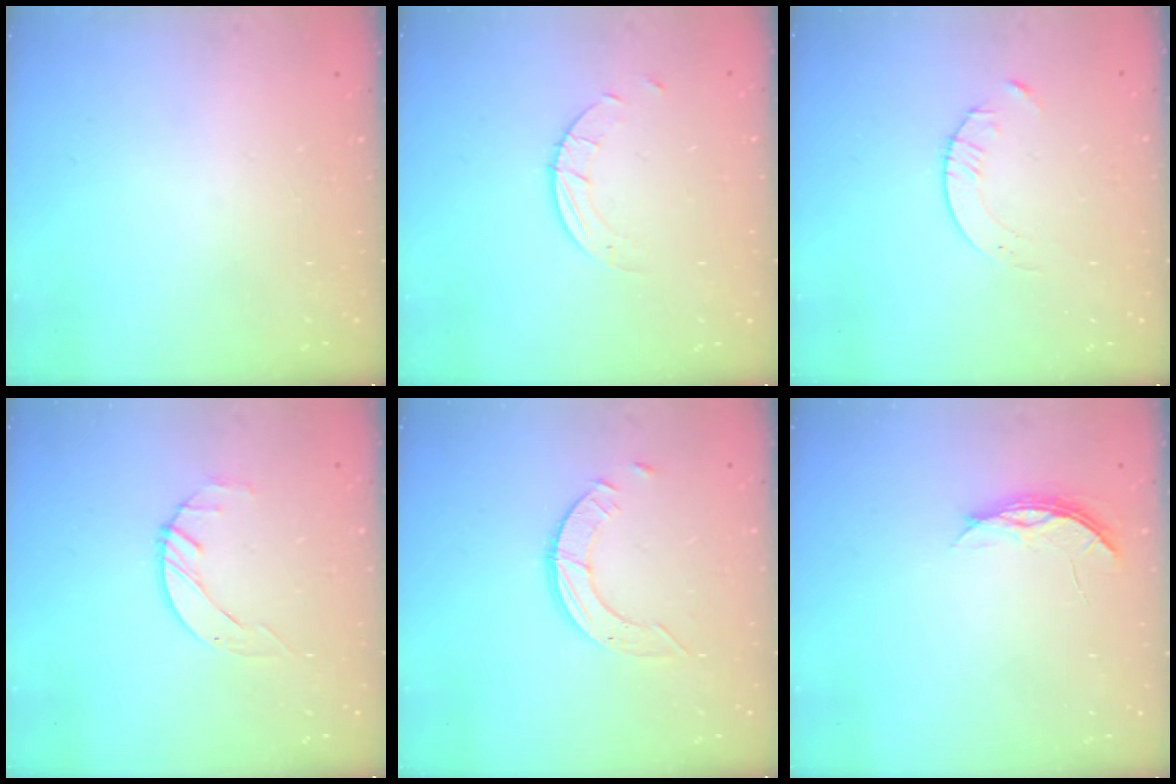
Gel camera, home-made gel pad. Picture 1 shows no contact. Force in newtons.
{"total": 2.6, "press": 2.6, "slide": 0.2}
{"total": 4.1, "press": 4.0, "slide": 0.5}
{"total": 2.1, "press": 2.0, "slide": 0.3}
{"total": 3.7, "press": 3.6, "slide": 0.4}
{"total": 3.9, "press": 3.9, "slide": 0.4}